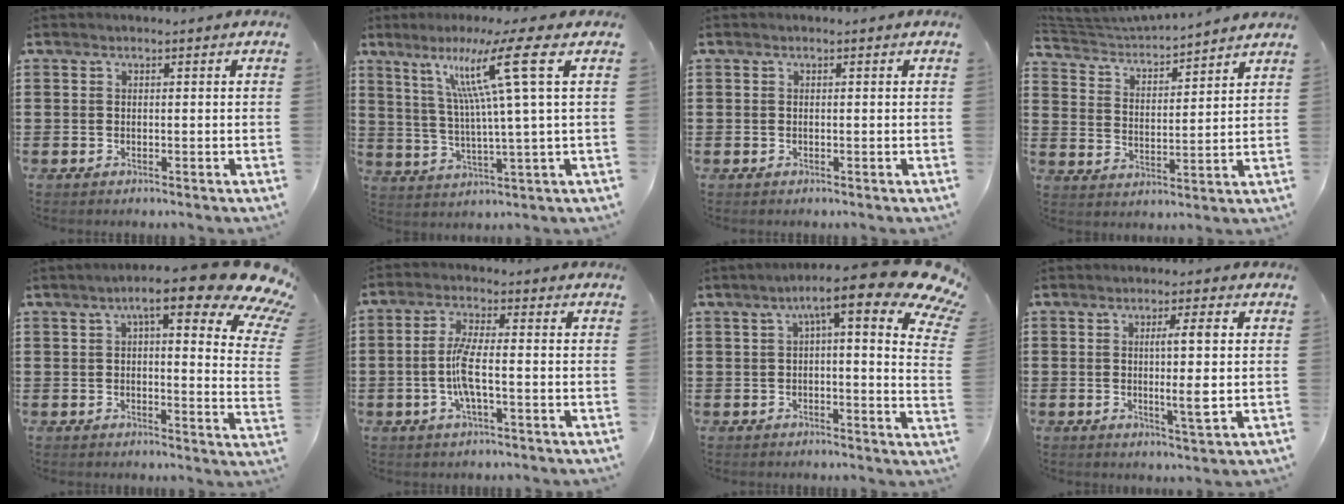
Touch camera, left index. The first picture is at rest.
{"total": 12.1, "force": [5.3, -1.1, 10.8], "torque": [-0.221, 0.002, 0.076]}
{"total": 0.0}
{"total": 4.2, "force": [4.1, 0.1, 0.8], "torque": [-0.039, -0.034, 0.066]}
{"total": 12.3, "force": [7.8, 2.4, 9.2], "torque": [-0.143, -0.036, 0.122]}
{"total": 5.8, "force": [-1.3, 1.1, 5.5], "torque": [-0.119, -0.005, -0.031]}
{"total": 11.6, "force": [6.3, 1.7, 9.6], "torque": [-0.154, -0.027, 0.095]}
{"total": 6.0, "force": [0.4, 0.2, 6.0], "torque": [-0.089, -0.010, -0.002]}